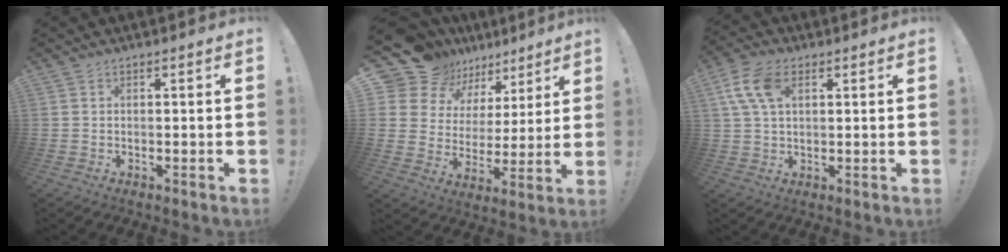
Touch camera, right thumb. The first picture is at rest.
{"total": 13.9, "force": [10.9, 8.1, 3.2], "torque": [-0.072, -0.080, 0.209]}
{"total": 10.2, "force": [3.6, 5.9, 7.5], "torque": [-0.152, 0.006, 0.071]}